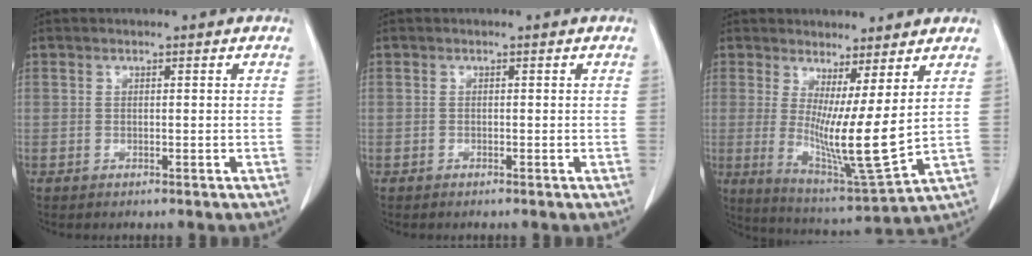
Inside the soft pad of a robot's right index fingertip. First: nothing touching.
{"total": 0.0}
{"total": 10.5, "force": [1.8, -0.1, 10.3], "torque": [-0.198, -0.047, 0.039]}